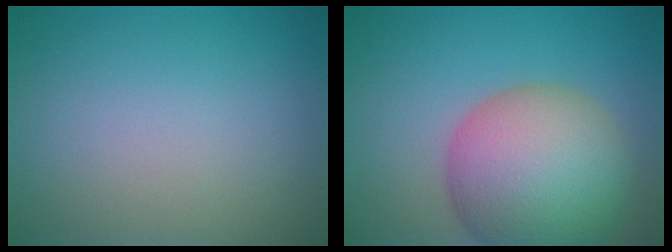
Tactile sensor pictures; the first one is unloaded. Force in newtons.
{"total": 11.4, "press": 11.4, "slide": 0.6}